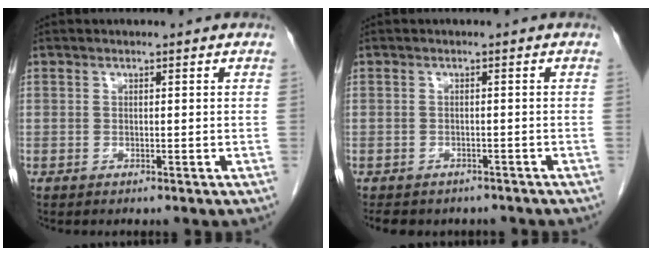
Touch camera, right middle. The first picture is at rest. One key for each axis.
{"total": 7.5, "fx": -6.2, "fy": 3.5, "fz": 2.2, "tx": -0.038, "ty": 0.001, "tz": -0.073}